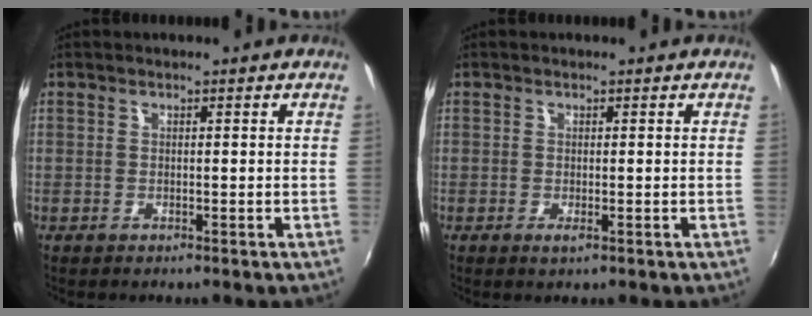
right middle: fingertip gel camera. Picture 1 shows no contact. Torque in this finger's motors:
{"motor_torque": [0.17, -0.37, -0.03, 0.00]}